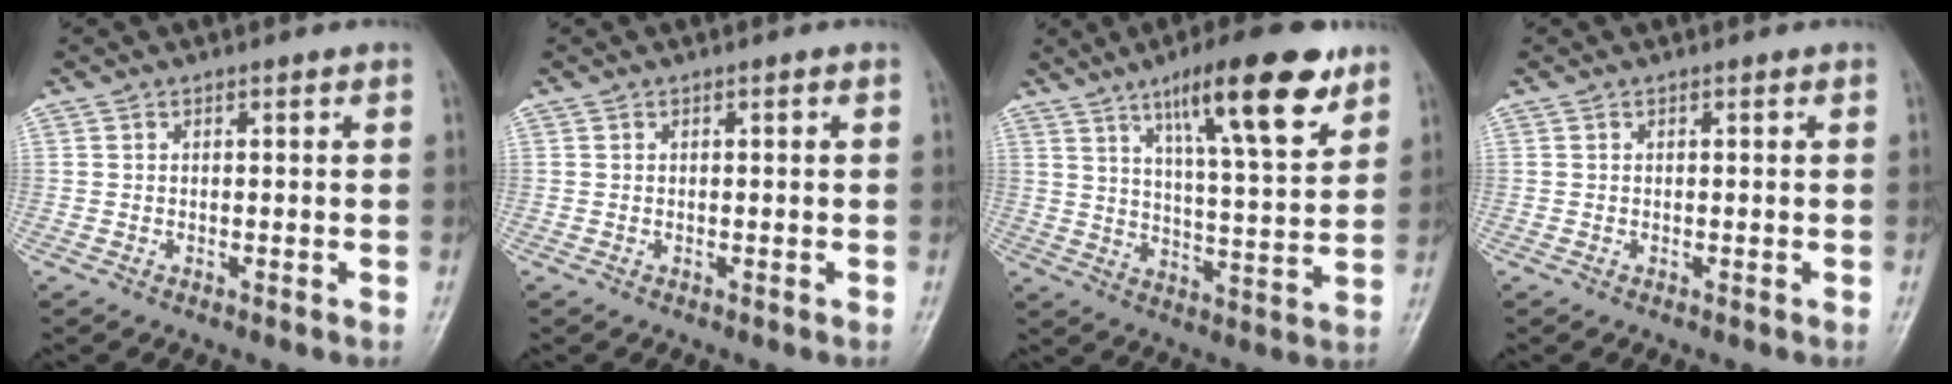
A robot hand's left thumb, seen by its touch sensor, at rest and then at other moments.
{"total": 0.0}
{"total": 17.5, "force": [10.1, 4.3, 13.7], "torque": [-0.190, -0.044, 0.160]}
{"total": 0.0}